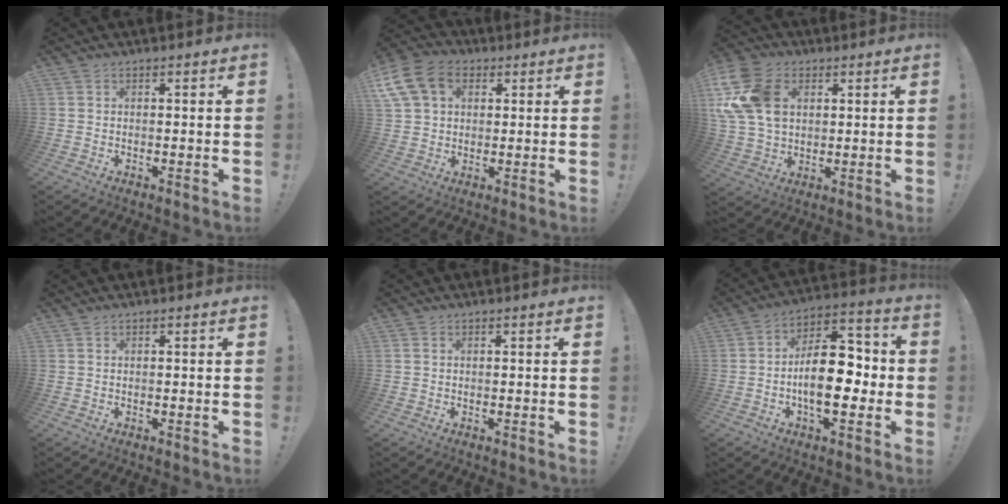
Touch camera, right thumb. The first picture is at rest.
{"total": 14.1, "force": [5.0, 10.2, 8.2], "torque": [-0.151, -0.008, 0.103]}
{"total": 17.6, "force": [4.7, 12.8, 11.1], "torque": [-0.229, -0.006, 0.093]}
{"total": 0.0}
{"total": 0.0}
{"total": 18.6, "force": [-3.1, 9.7, 15.6], "torque": [-0.247, 0.019, -0.049]}